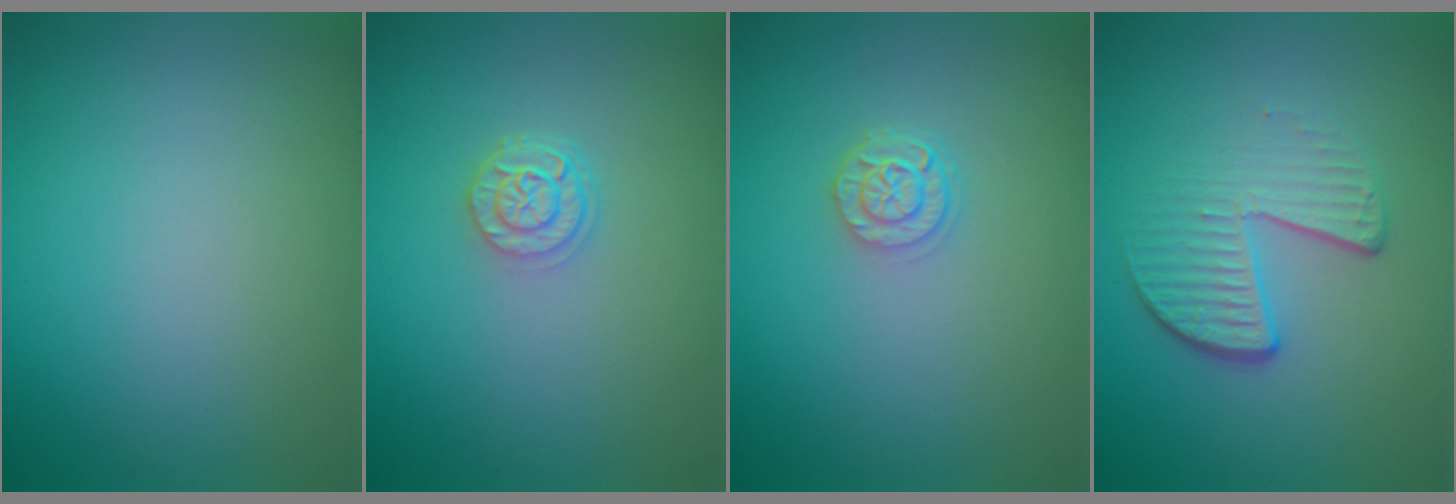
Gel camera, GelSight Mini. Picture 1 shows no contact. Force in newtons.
{"total": 2.4, "press": 1.9, "slide": 1.4}
{"total": 2.2, "press": 1.8, "slide": 1.2}
{"total": 4.0, "press": 2.7, "slide": 2.9}